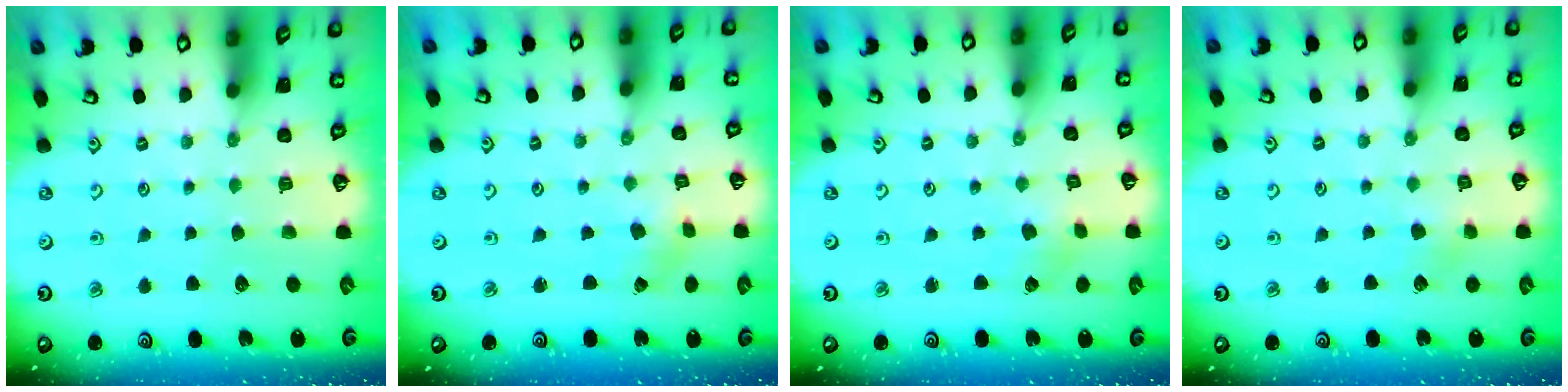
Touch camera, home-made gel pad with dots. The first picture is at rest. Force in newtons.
{"total": 0.8, "press": 0.8, "slide": 0.1}
{"total": 1.5, "press": 1.5, "slide": 0.1}
{"total": 4.8, "press": 4.8, "slide": 0.6}